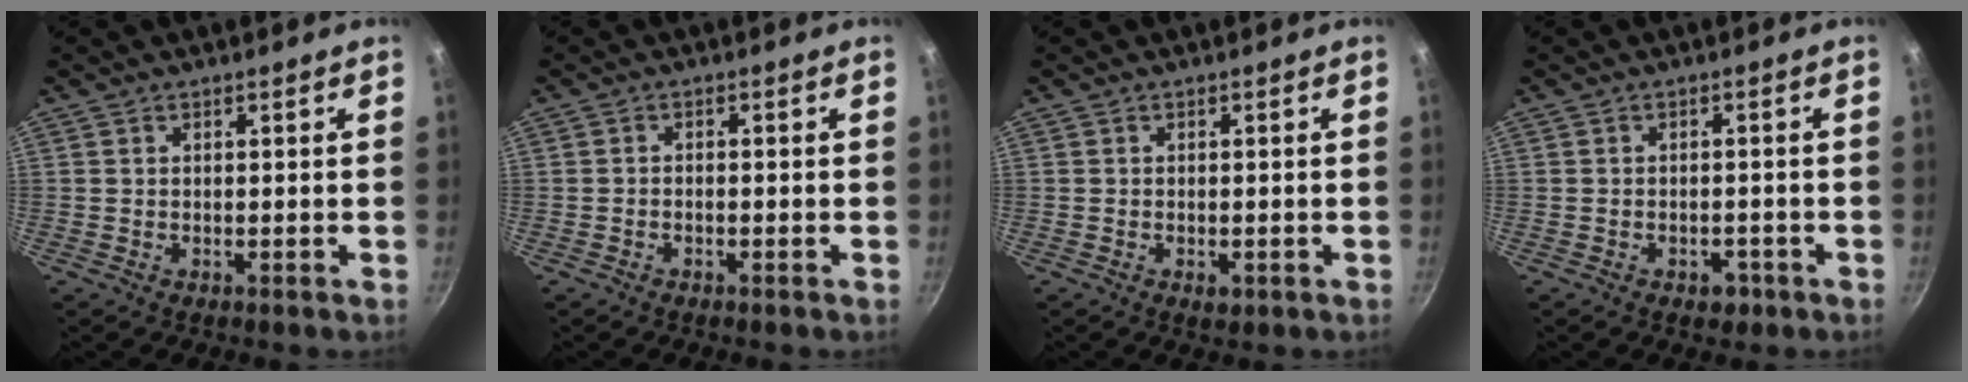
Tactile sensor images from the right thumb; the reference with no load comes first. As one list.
[{"total": 0.7, "force": [-0.5, 0.3, 0.4], "torque": [-0.004, 0.005, -0.013]}, {"total": 1.4, "force": [-0.6, 0.8, 1.0], "torque": [-0.014, -0.001, -0.007]}, {"total": 2.4, "force": [-1.4, 1.5, 1.3], "torque": [-0.008, 0.008, -0.017]}]